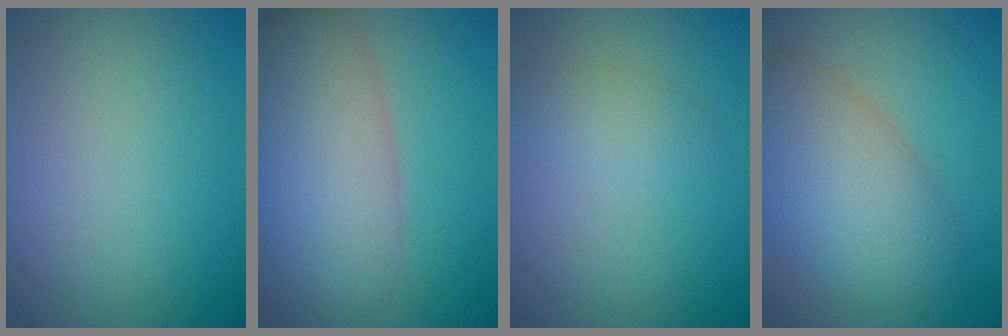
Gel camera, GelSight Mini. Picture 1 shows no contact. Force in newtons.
{"total": 9.2, "press": 9.2, "slide": 0.5}
{"total": 1.7, "press": 1.7, "slide": 0.0}
{"total": 7.9, "press": 7.9, "slide": 0.4}